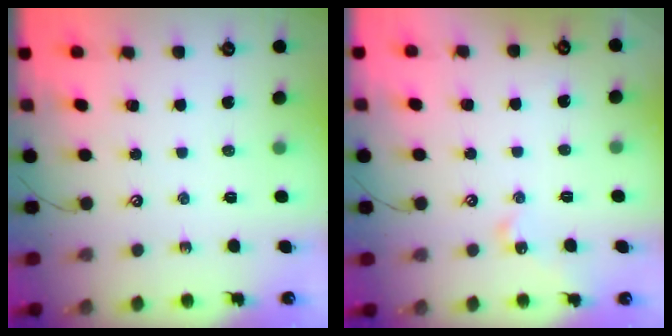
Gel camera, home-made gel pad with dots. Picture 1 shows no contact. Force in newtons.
{"total": 1.5, "press": 1.4, "slide": 0.4}